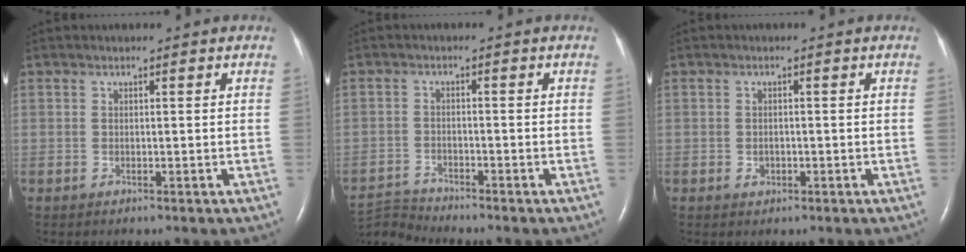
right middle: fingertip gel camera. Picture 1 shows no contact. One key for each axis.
{"total": 4.6, "fx": -4.4, "fy": -1.0, "fz": -0.9, "tx": 0.007, "ty": -0.006, "tz": -0.084}
{"total": 1.1, "fx": -0.4, "fy": 0.9, "fz": 0.6, "tx": -0.012, "ty": 0.002, "tz": -0.002}